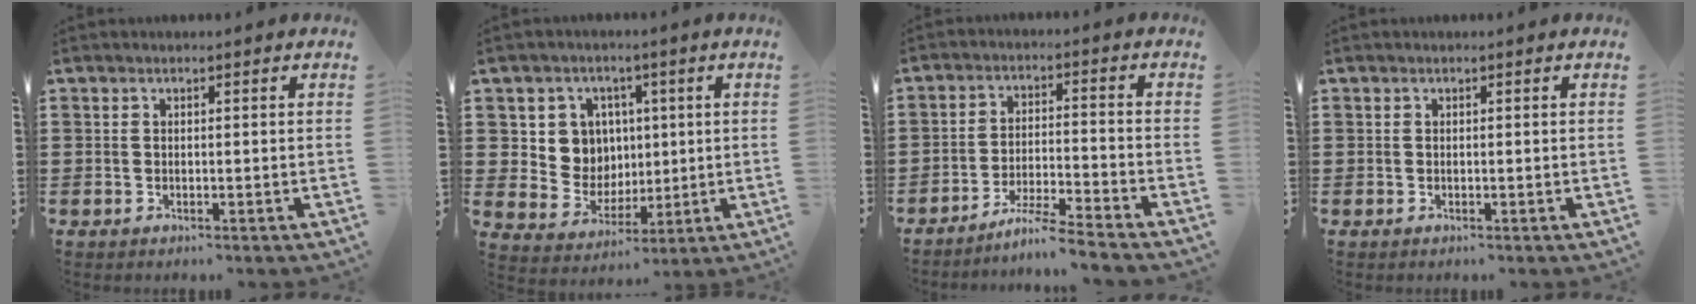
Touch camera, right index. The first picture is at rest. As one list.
[{"total": 7.6, "force": [2.1, 7.2, 1.6], "torque": [-0.062, 0.007, 0.043]}, {"total": 5.5, "force": [-5.1, -0.7, 1.9], "torque": [-0.047, -0.015, -0.103]}, {"total": 0.0}]